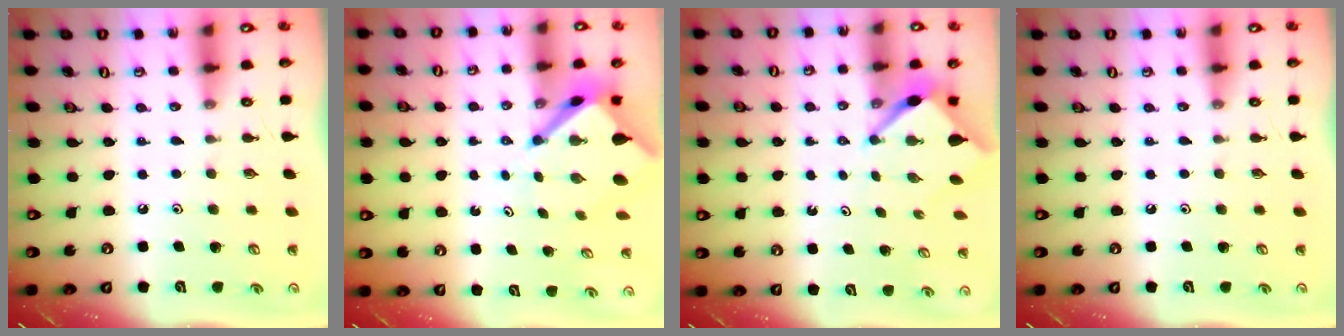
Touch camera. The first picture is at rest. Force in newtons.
{"total": 5.7, "press": 5.6, "slide": 0.6}
{"total": 4.2, "press": 4.2, "slide": 0.4}
{"total": 0.0}